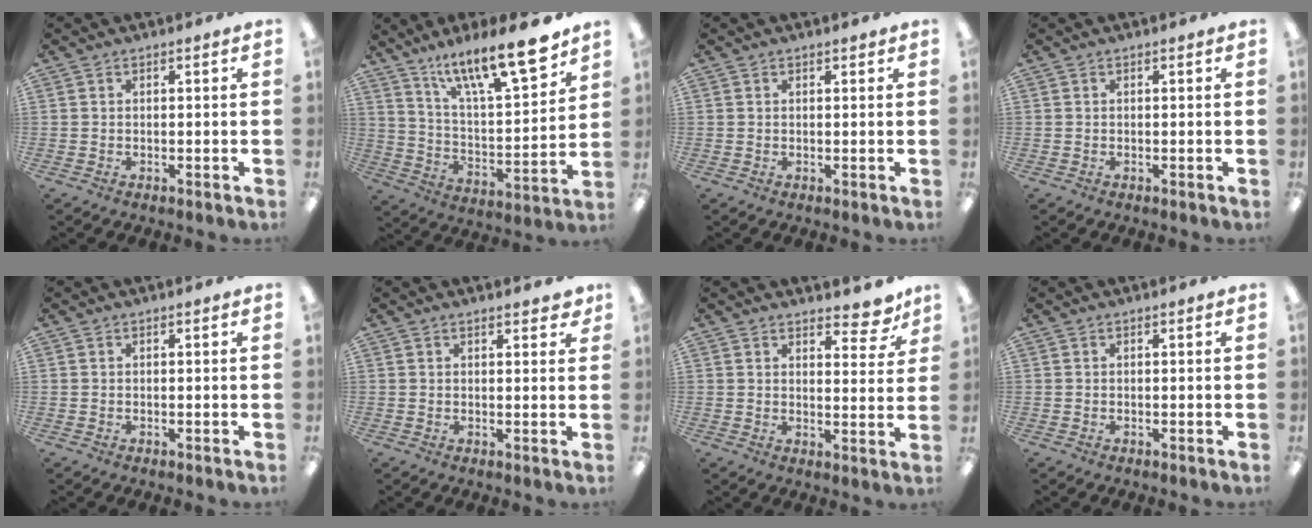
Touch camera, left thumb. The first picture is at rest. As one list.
[{"total": 18.4, "force": [14.2, 4.3, 10.9], "torque": [-0.173, -0.096, 0.234]}, {"total": 0.5, "force": [0.4, 0.3, 0.2], "torque": [-0.003, 0.001, 0.008]}, {"total": 0.0}, {"total": 0.0}, {"total": 2.2, "force": [1.8, 0.8, 1.1], "torque": [-0.007, -0.007, 0.029]}, {"total": 7.0, "force": [5.6, 2.8, 3.3], "torque": [-0.022, -0.036, 0.093]}, {"total": 0.0}]